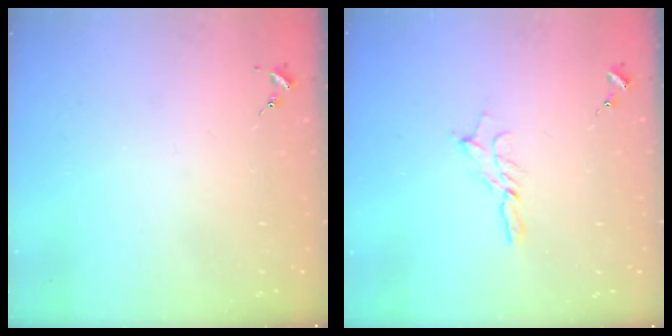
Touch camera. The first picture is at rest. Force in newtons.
{"total": 5.6, "press": 5.6, "slide": 0.3}